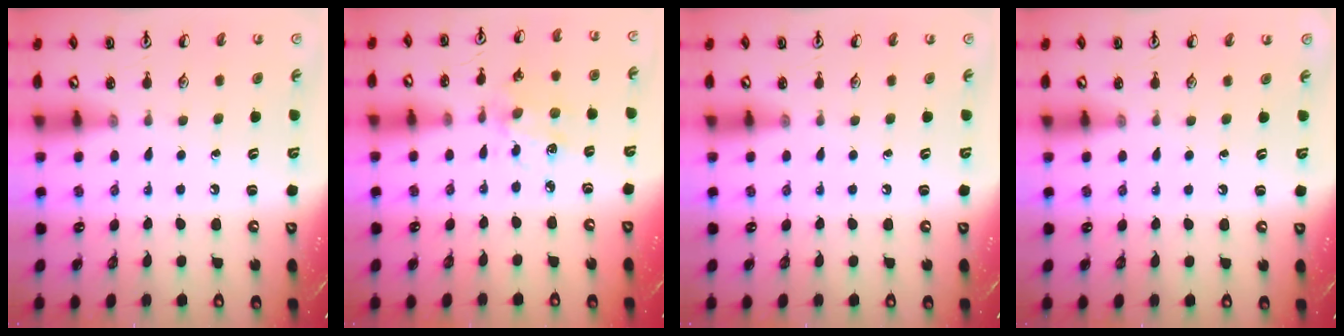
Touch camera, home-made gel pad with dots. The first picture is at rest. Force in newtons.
{"total": 4.8, "press": 4.6, "slide": 1.5}
{"total": 0.0}
{"total": 0.0}